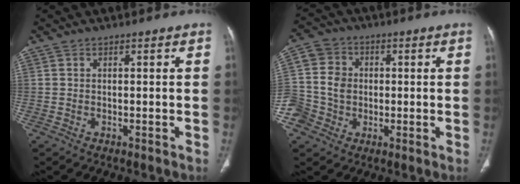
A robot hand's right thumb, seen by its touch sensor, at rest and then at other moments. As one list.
[{"total": 11.7, "force": [-1.3, 10.8, 4.3], "torque": [-0.077, 0.023, -0.021]}]